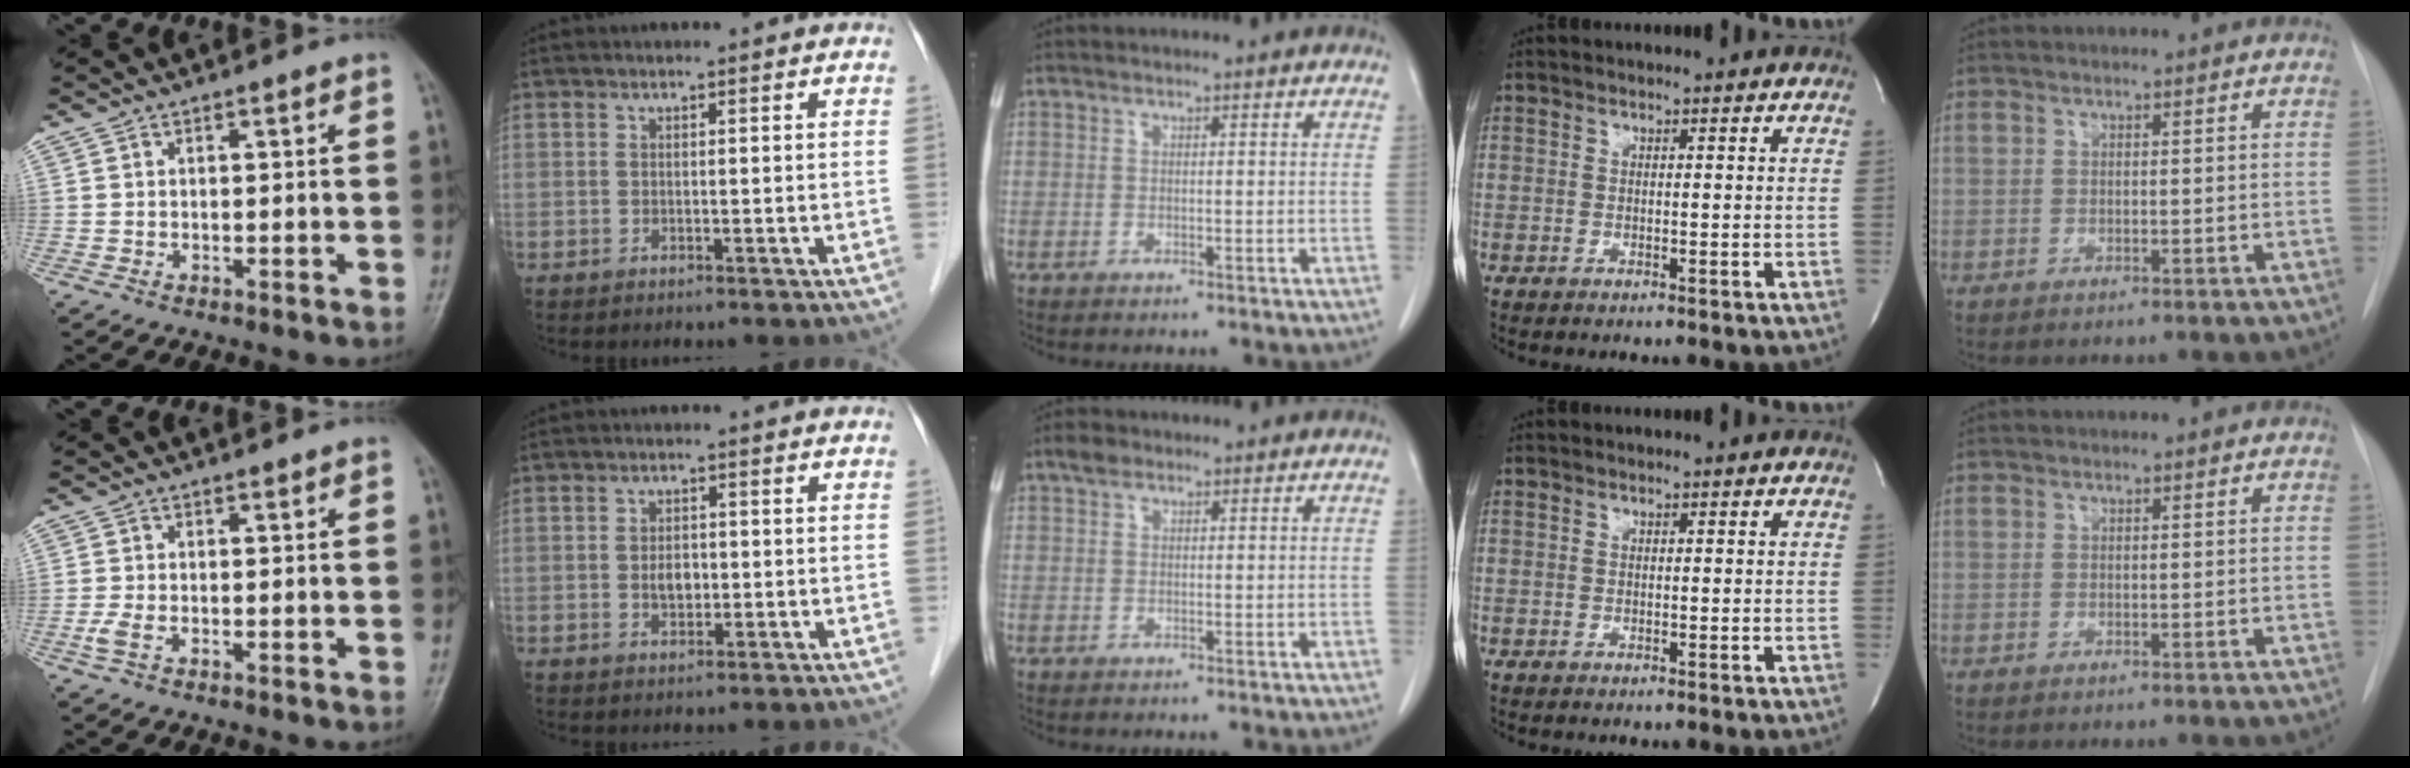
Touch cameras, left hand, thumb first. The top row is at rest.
{"thumb": {"total": 1.9, "force": [-0.8, 0.9, 1.5], "torque": [-0.039, -0.002, -0.016]}, "index": {"total": 2.6, "force": [-0.4, 1.6, 2.0], "torque": [-0.035, 0.001, -0.003]}, "middle": {"total": 1.7, "force": [1.2, 0.9, 0.8], "torque": [-0.020, 0.009, 0.022]}}